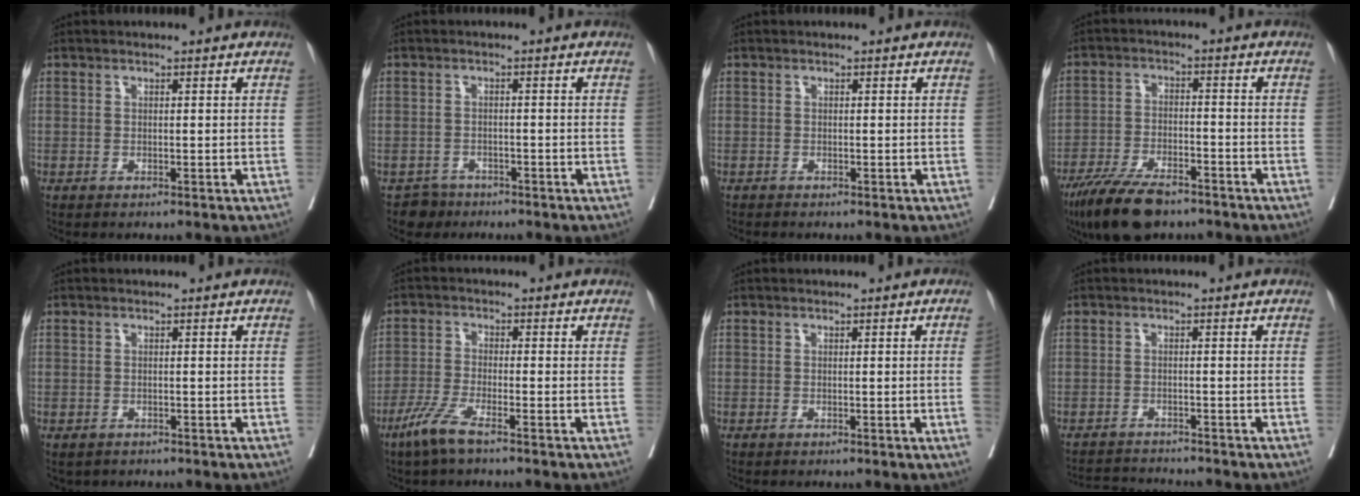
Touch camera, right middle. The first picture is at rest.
{"total": 2.3, "force": [-1.7, 1.4, -0.5], "torque": [0.006, 0.005, -0.027]}
{"total": 0.0}
{"total": 10.5, "force": [-7.9, 3.3, 6.0], "torque": [-0.110, -0.019, -0.140]}
{"total": 2.0, "force": [-1.4, 1.4, 0.4], "torque": [-0.013, -0.003, -0.018]}
{"total": 4.9, "force": [-3.4, 0.2, 3.6], "torque": [-0.080, -0.011, -0.073]}
{"total": 1.9, "force": [-0.2, -0.9, 1.6], "torque": [-0.023, -0.003, 0.001]}
{"total": 4.5, "force": [-4.5, -0.7, 0.0], "torque": [-0.001, -0.010, -0.074]}